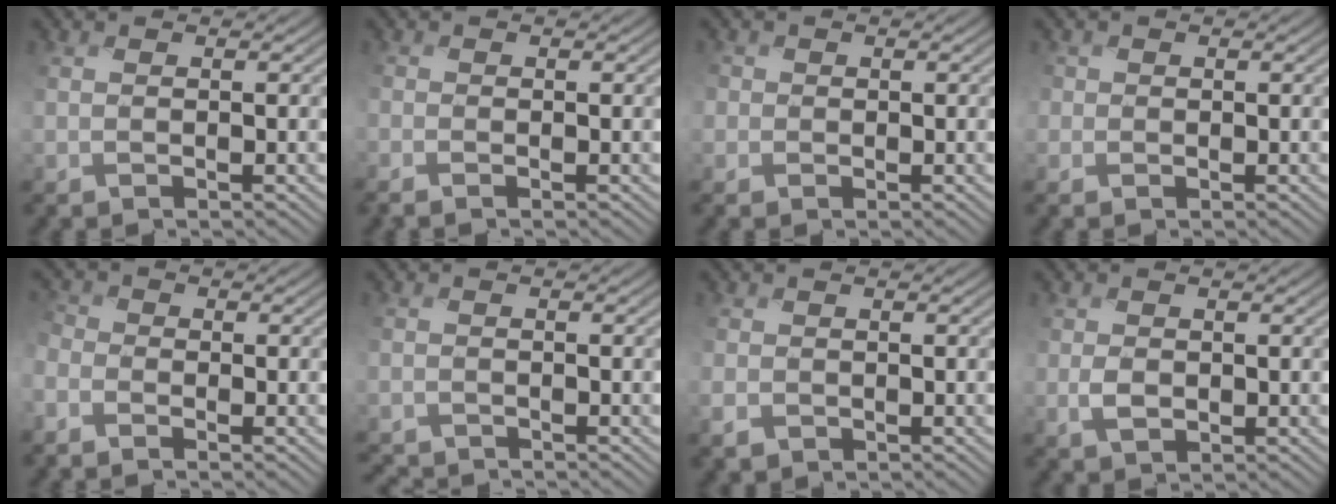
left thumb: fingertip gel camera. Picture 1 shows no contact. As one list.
[{"total": 1.5, "force": [-1.1, 0.5, 0.8], "torque": [-0.025, -0.008, -0.028]}, {"total": 1.9, "force": [0.1, 1.9, 0.3], "torque": [-0.007, -0.001, -0.001]}, {"total": 1.6, "force": [0.2, 1.6, 0.2], "torque": [-0.003, -0.003, 0.000]}, {"total": 3.3, "force": [-2.1, 2.2, 1.4], "torque": [-0.048, -0.007, -0.052]}, {"total": 2.3, "force": [-2.2, 0.3, 0.2], "torque": [-0.006, -0.010, -0.048]}, {"total": 2.1, "force": [-0.8, 1.8, 0.9], "torque": [-0.031, -0.009, -0.020]}, {"total": 2.2, "force": [-0.1, 1.8, 1.4], "torque": [-0.033, -0.006, -0.002]}]